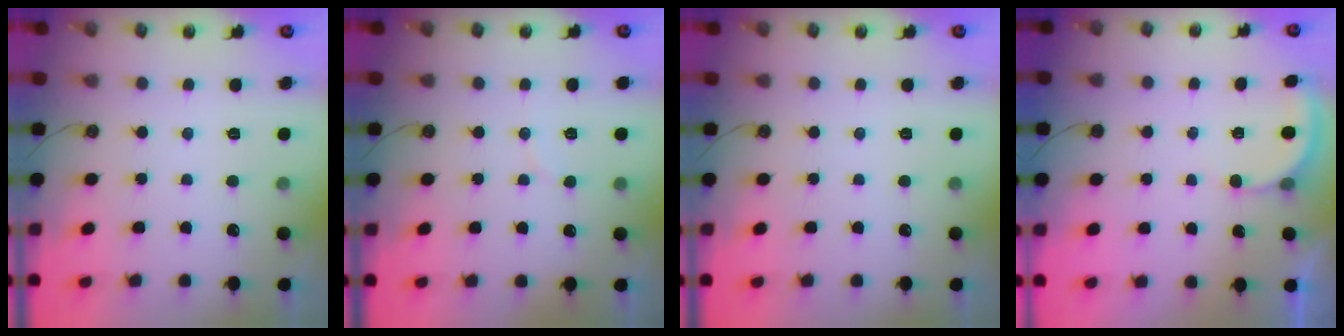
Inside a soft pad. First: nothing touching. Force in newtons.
{"total": 2.9, "press": 2.9, "slide": 0.3}
{"total": 0.0}
{"total": 2.7, "press": 2.7, "slide": 0.5}